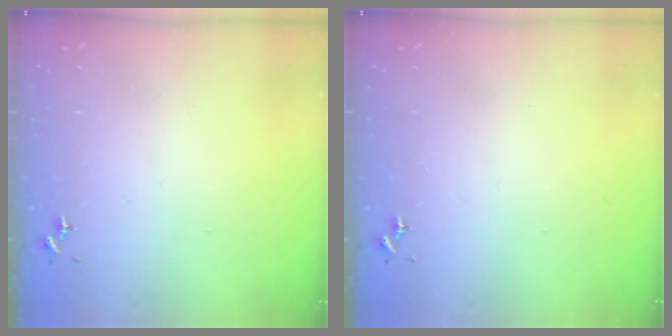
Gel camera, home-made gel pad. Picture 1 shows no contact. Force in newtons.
{"total": 0.0}